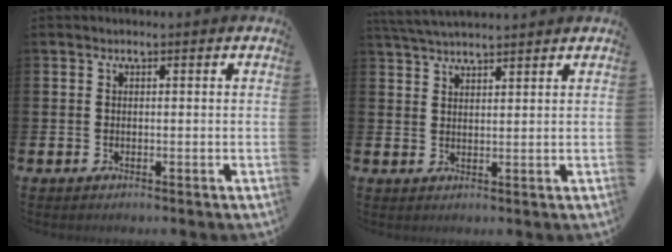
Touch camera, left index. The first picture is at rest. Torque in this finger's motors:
{"motor_torque": [0.90, -1.11, 0.57, 0.09]}